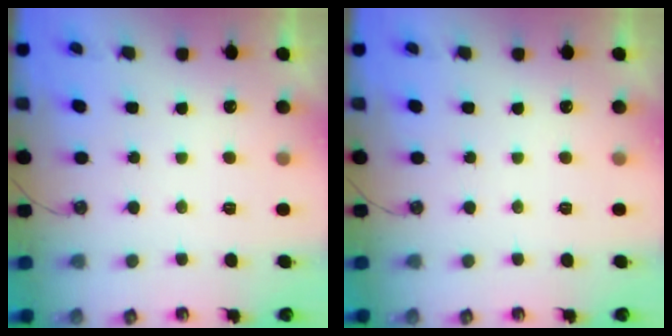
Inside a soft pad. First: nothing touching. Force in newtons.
{"total": 0.0}